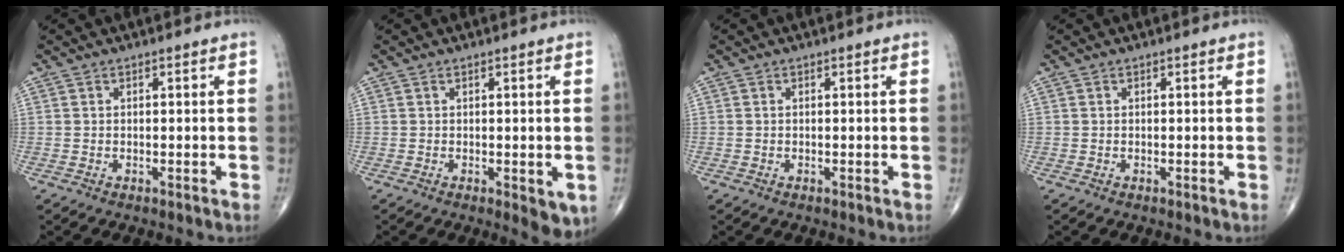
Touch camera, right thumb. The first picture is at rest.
{"total": 4.3, "force": [-0.8, 1.6, 3.9], "torque": [-0.036, -0.006, -0.006]}
{"total": 0.0}
{"total": 0.0}